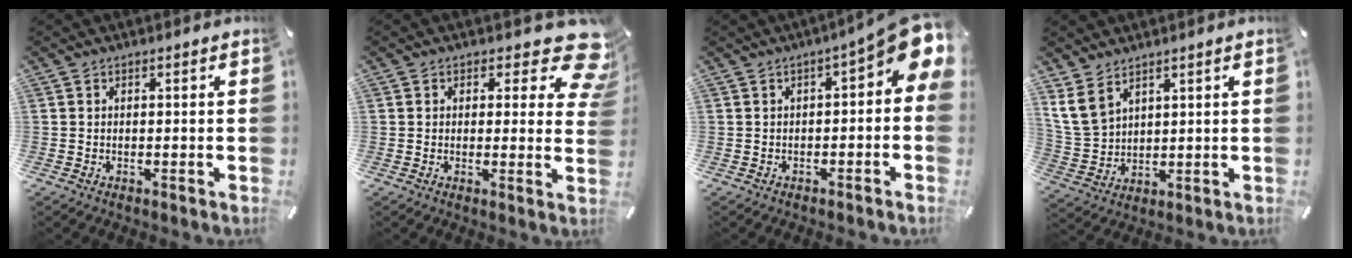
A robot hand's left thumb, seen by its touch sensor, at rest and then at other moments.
{"total": 10.2, "force": [5.7, 4.8, 7.0], "torque": [-0.070, -0.040, 0.096]}
{"total": 8.9, "force": [3.0, 3.3, 7.7], "torque": [-0.096, -0.031, 0.048]}
{"total": 7.9, "force": [5.1, 5.1, 3.3], "torque": [-0.096, -0.016, 0.096]}